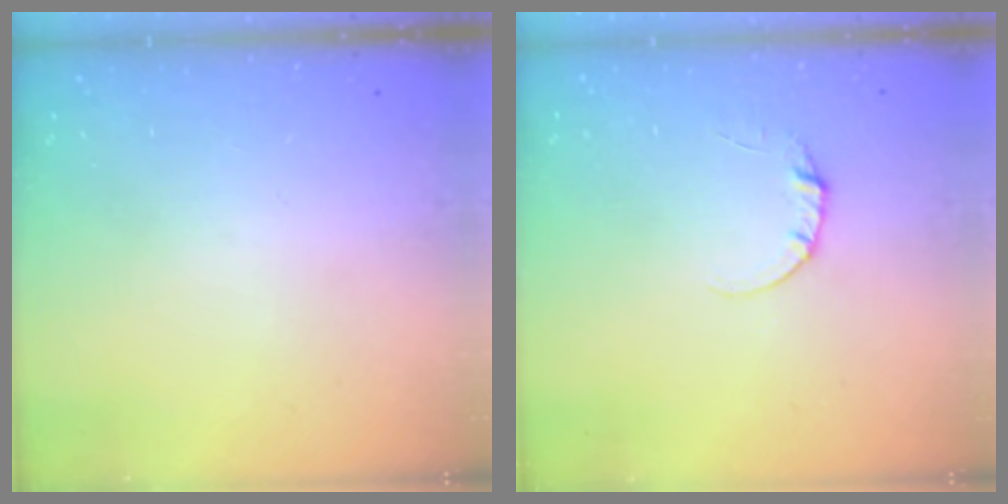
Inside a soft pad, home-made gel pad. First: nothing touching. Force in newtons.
{"total": 3.3, "press": 3.3, "slide": 0.4}